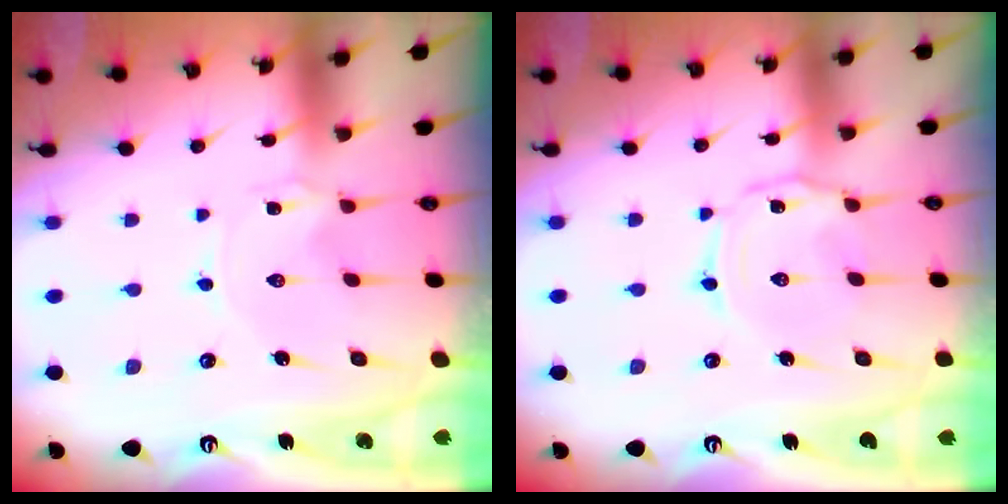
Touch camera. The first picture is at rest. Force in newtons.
{"total": 2.5, "press": 2.4, "slide": 0.4}